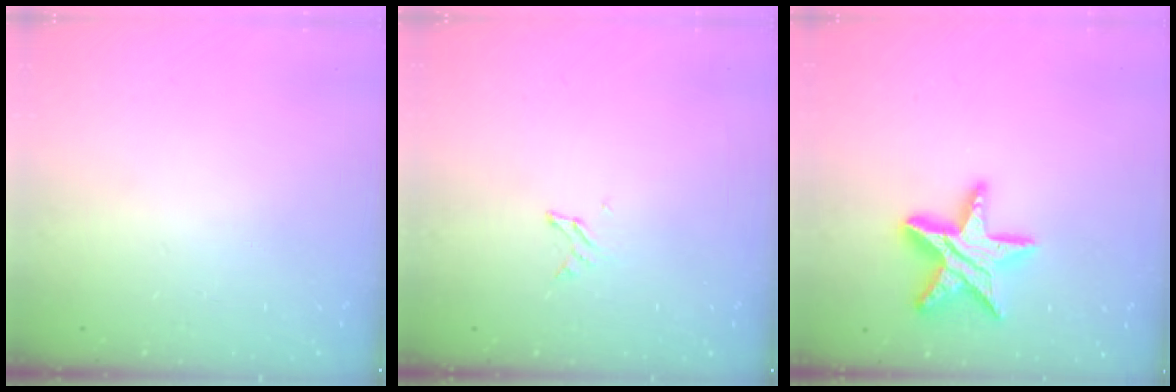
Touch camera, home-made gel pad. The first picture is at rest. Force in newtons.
{"total": 2.2, "press": 2.2, "slide": 0.3}
{"total": 15.5, "press": 15.5, "slide": 0.7}